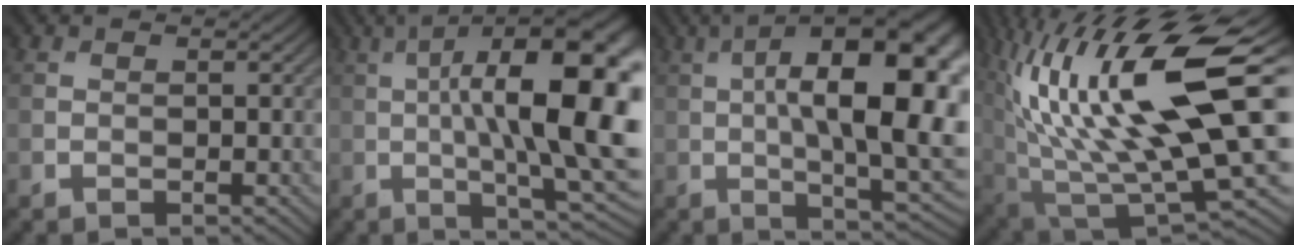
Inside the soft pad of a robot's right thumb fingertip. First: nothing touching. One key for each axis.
{"total": 19.5, "fx": 1.5, "fy": 5.9, "fz": 18.5, "tx": -0.264, "ty": 0.024, "tz": 0.020}
{"total": 20.6, "fx": 2.1, "fy": 7.8, "fz": 19.0, "tx": -0.257, "ty": 0.024, "tz": 0.023}
{"total": 20.0, "fx": 5.2, "fy": 7.0, "fz": 18.0, "tx": -0.325, "ty": 0.003, "tz": 0.096}